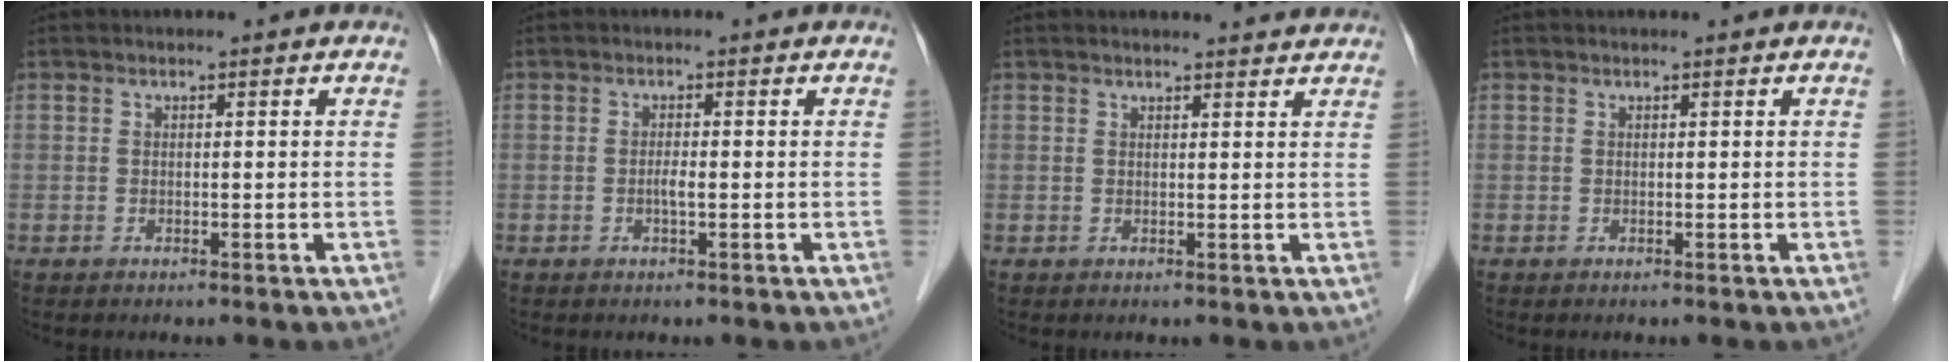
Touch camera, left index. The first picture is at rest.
{"total": 1.2, "force": [-0.3, 0.1, 1.2], "torque": [-0.024, 0.000, -0.005]}
{"total": 5.4, "force": [5.3, 0.6, 1.0], "torque": [-0.011, 0.011, 0.050]}
{"total": 0.0}